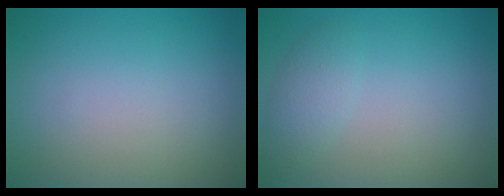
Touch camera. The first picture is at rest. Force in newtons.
{"total": 1.9, "press": 1.9, "slide": 0.1}